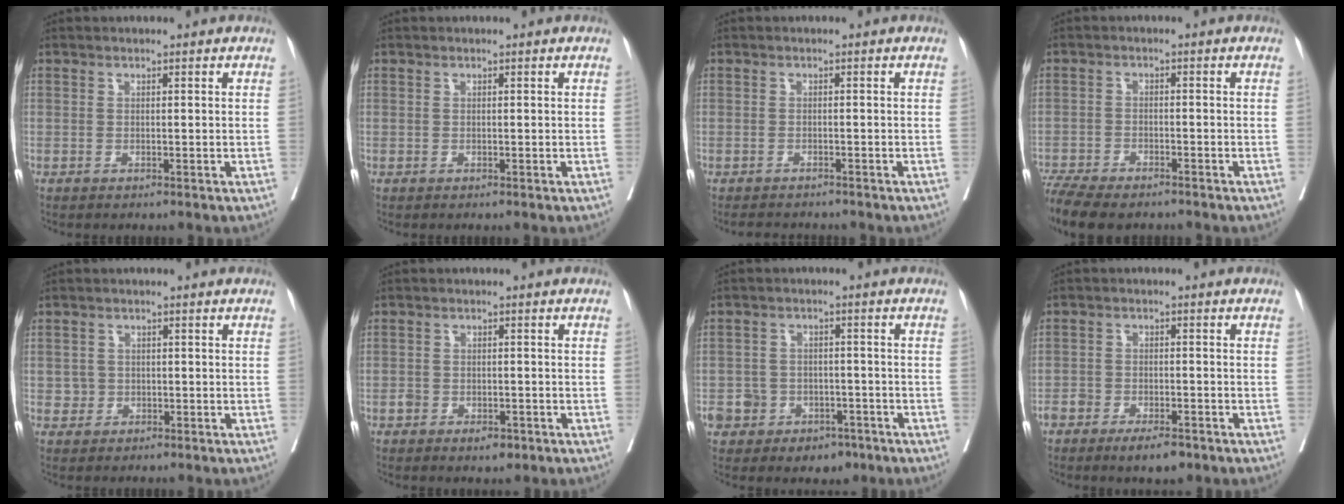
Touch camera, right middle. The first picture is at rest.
{"total": 0.0}
{"total": 3.7, "force": [-3.4, 1.2, 1.0], "torque": [-0.010, -0.005, -0.049]}
{"total": 10.4, "force": [-8.6, 3.1, 5.0], "torque": [-0.094, -0.008, -0.139]}
{"total": 1.6, "force": [-0.3, 1.5, 0.1], "torque": [0.003, 0.006, -0.004]}
{"total": 2.9, "force": [-1.5, 1.8, 1.7], "torque": [-0.023, 0.002, -0.015]}
{"total": 7.2, "force": [-3.6, 5.9, 1.7], "torque": [-0.026, 0.017, -0.043]}
{"total": 5.4, "force": [-3.9, 2.0, 3.2], "torque": [-0.050, -0.003, -0.061]}